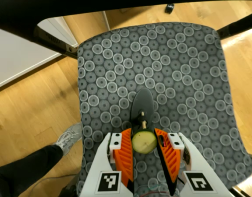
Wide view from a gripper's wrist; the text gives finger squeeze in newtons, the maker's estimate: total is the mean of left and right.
{"total": 9.2, "left": 9.5, "right": 9.0}